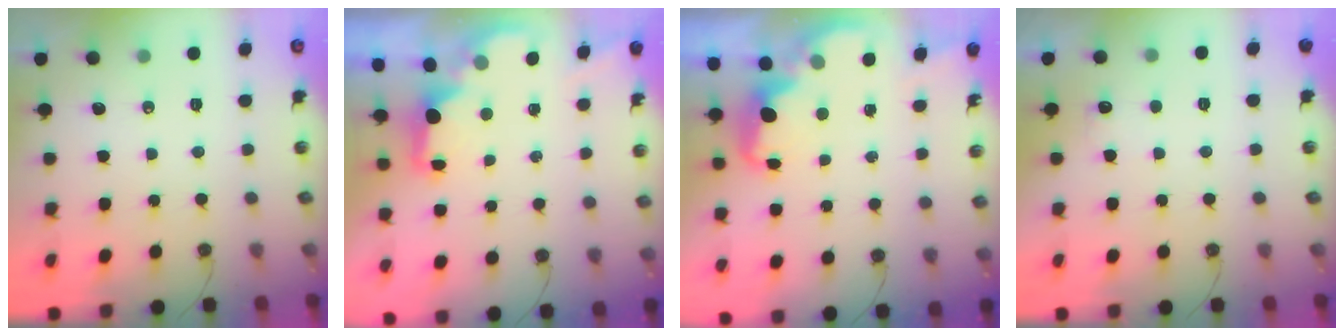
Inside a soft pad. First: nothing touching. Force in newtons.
{"total": 1.9, "press": 1.8, "slide": 0.8}
{"total": 2.4, "press": 2.3, "slide": 0.7}
{"total": 4.9, "press": 4.7, "slide": 1.1}